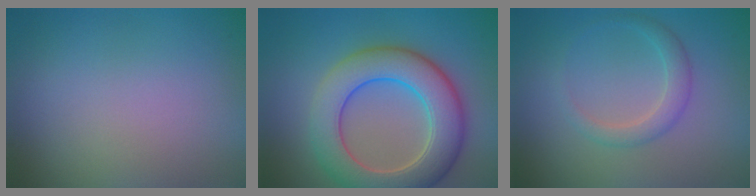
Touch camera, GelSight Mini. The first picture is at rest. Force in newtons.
{"total": 8.4, "press": 8.4, "slide": 0.5}
{"total": 2.1, "press": 2.1, "slide": 0.1}